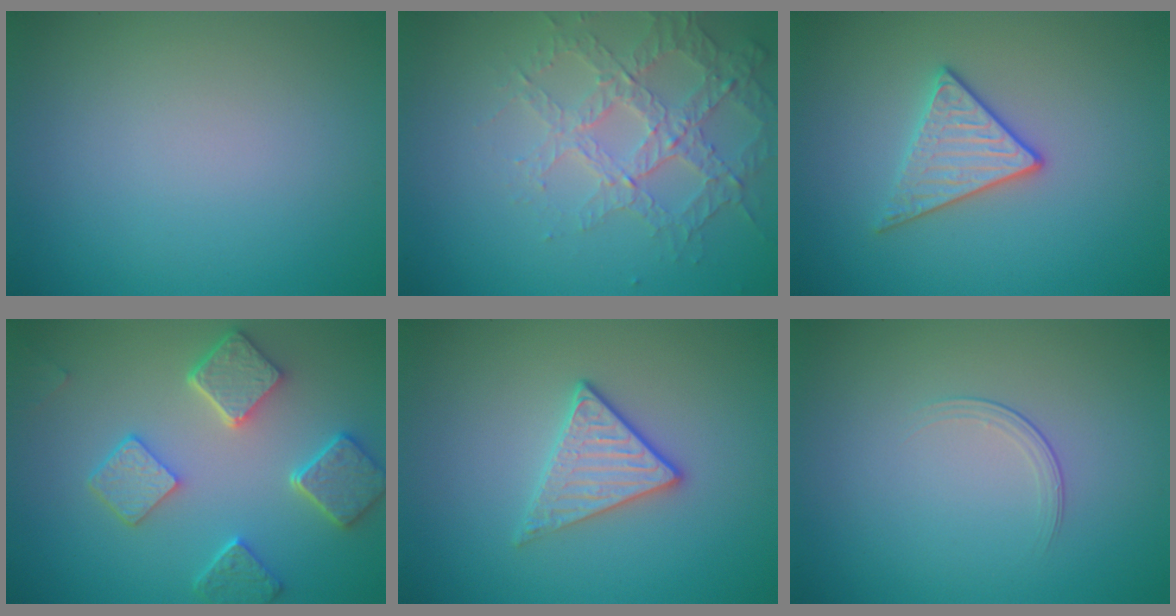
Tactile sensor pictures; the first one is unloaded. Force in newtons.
{"total": 3.4, "press": 3.2, "slide": 1.2}
{"total": 2.8, "press": 2.6, "slide": 1.0}
{"total": 5.7, "press": 4.6, "slide": 3.5}
{"total": 2.8, "press": 2.5, "slide": 1.2}
{"total": 1.3, "press": 0.5, "slide": 1.2}